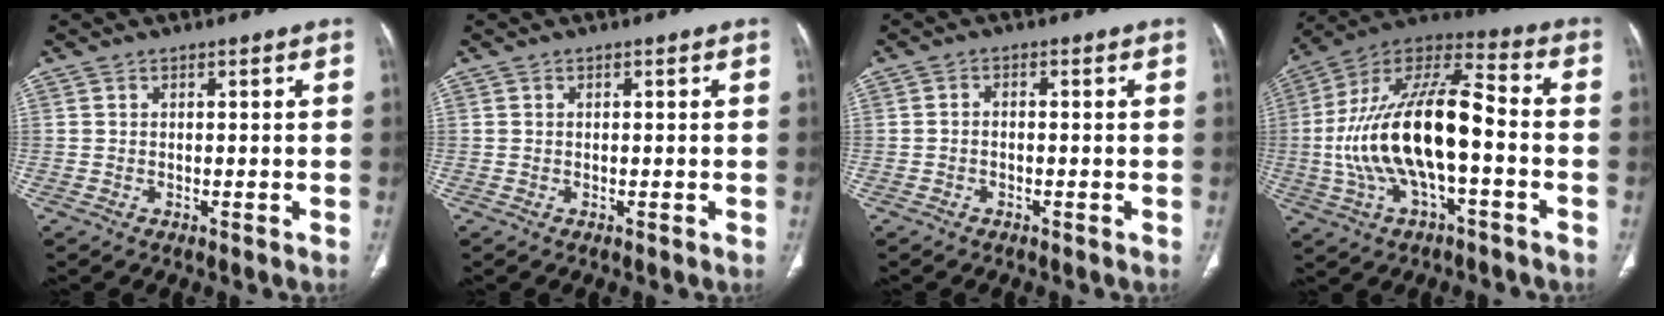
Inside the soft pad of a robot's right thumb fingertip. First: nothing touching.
{"total": 0.0}
{"total": 1.1, "force": [-0.4, 0.7, 0.7], "torque": [-0.010, 0.007, -0.009]}
{"total": 21.5, "force": [-3.1, 8.6, 19.4], "torque": [-0.376, 0.046, -0.054]}